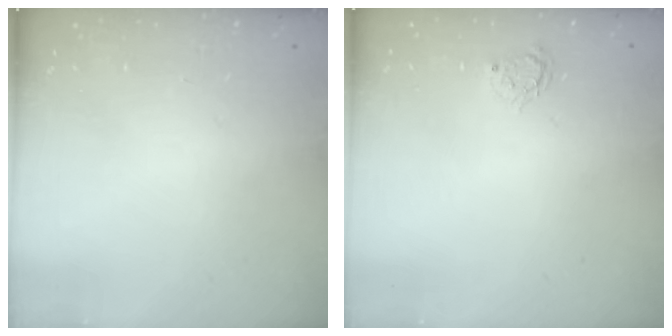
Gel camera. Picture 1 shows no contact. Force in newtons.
{"total": 4.0, "press": 4.0, "slide": 0.5}